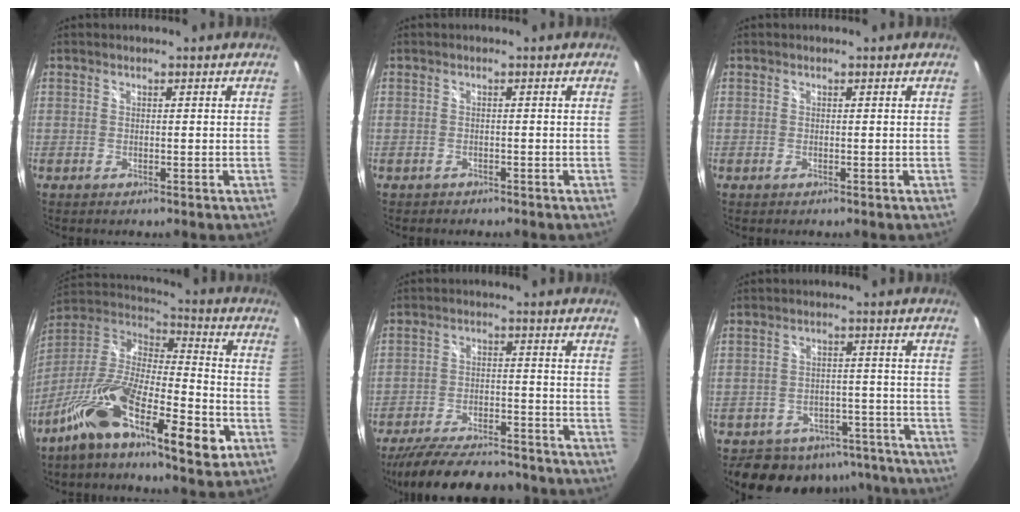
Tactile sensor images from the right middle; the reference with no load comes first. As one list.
[{"total": 1.2, "force": [-0.9, 0.8, 0.1], "torque": [-0.008, -0.001, -0.013]}, {"total": 0.0}, {"total": 19.8, "force": [-10.3, 5.8, 15.9], "torque": [-0.285, -0.019, -0.188]}, {"total": 19.9, "force": [-17.0, 5.6, 8.8], "torque": [-0.177, -0.016, -0.246]}, {"total": 12.9, "force": [-10.5, 6.7, 3.3], "torque": [-0.064, 0.021, -0.123]}]